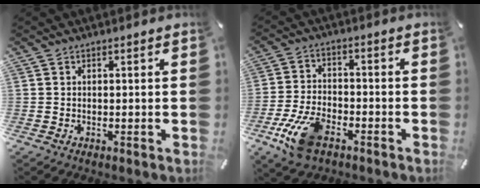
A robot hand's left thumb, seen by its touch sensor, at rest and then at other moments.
{"total": 11.1, "force": [-6.0, 5.7, 7.4], "torque": [-0.156, 0.023, -0.110]}